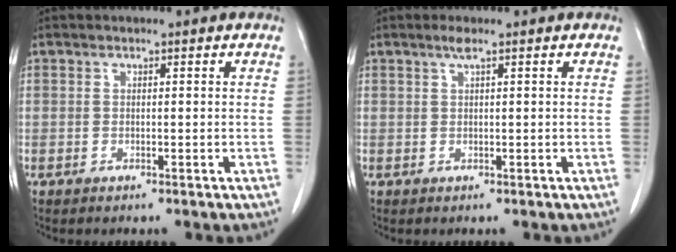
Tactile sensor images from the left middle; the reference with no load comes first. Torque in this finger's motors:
{"motor_torque": [0.38, -0.35, -0.02, 0.03]}